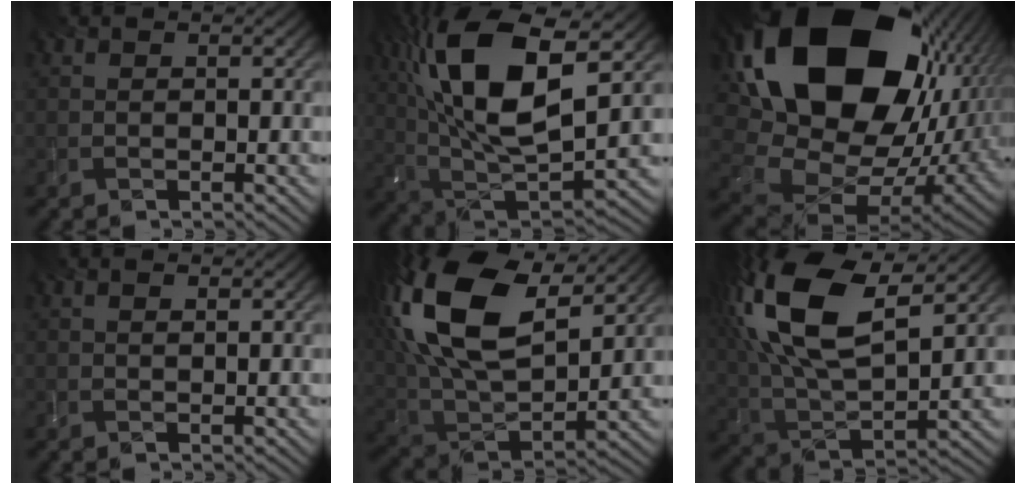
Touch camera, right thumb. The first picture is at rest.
{"total": 17.2, "force": [5.6, 7.1, 14.6], "torque": [-0.311, 0.017, 0.100]}
{"total": 22.4, "force": [6.9, 15.0, 15.1], "torque": [-0.319, -0.048, 0.167]}
{"total": 0.9, "force": [0.5, 0.3, 0.7], "torque": [-0.014, 0.001, 0.010]}
{"total": 19.6, "force": [8.5, 10.2, 14.4], "torque": [-0.341, 0.046, 0.145]}
{"total": 18.4, "force": [7.8, 8.5, 14.3], "torque": [-0.337, 0.046, 0.129]}